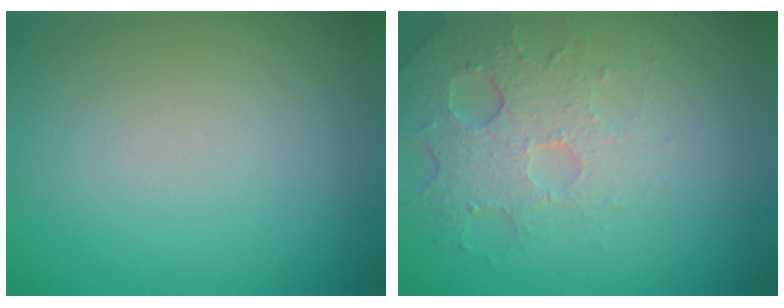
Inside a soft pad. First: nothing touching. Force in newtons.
{"total": 5.0, "press": 3.3, "slide": 3.8}